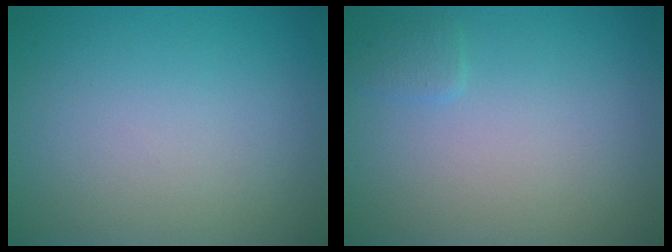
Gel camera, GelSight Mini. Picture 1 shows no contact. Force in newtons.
{"total": 0.9, "press": 0.9, "slide": 0.1}